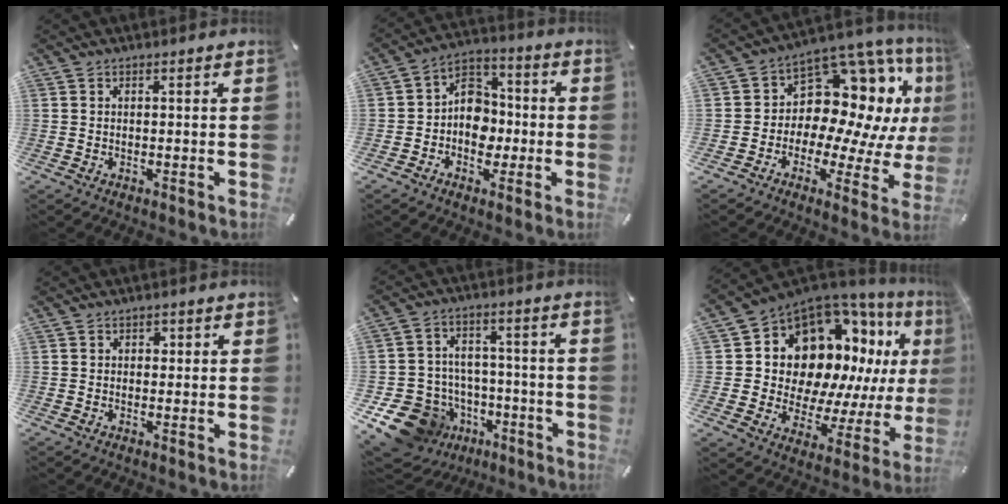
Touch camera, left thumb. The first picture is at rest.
{"total": 9.6, "force": [-2.3, 8.3, 4.3], "torque": [-0.064, 0.027, -0.036]}
{"total": 14.8, "force": [5.9, 10.1, 9.1], "torque": [-0.146, -0.073, 0.096]}
{"total": 1.2, "force": [0.1, 1.1, 0.4], "torque": [-0.002, 0.003, -0.002]}
{"total": 14.9, "force": [-7.4, 11.7, 5.5], "torque": [-0.102, 0.044, -0.114]}
{"total": 15.0, "force": [6.5, 11.4, 7.2], "torque": [-0.120, -0.084, 0.128]}